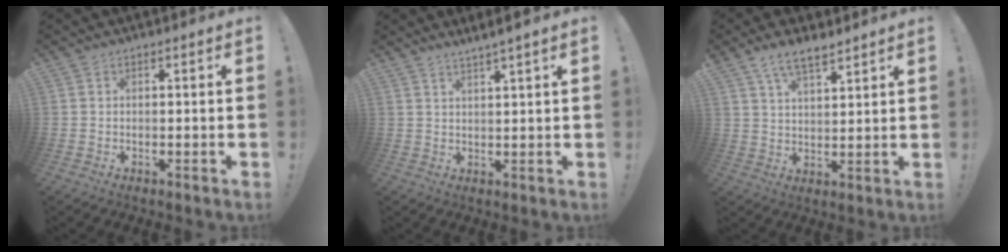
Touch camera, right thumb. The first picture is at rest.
{"total": 3.6, "force": [2.8, -0.6, 2.1], "torque": [-0.029, -0.018, 0.044]}
{"total": 7.2, "force": [5.5, 2.5, 3.8], "torque": [-0.062, -0.028, 0.102]}